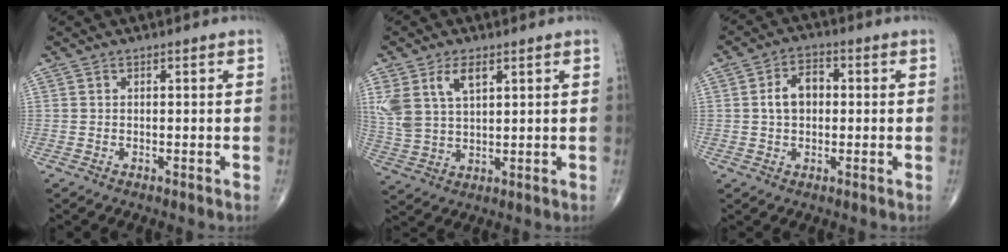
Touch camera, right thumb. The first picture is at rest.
{"total": 8.9, "force": [4.1, 4.8, 6.4], "torque": [-0.131, -0.006, 0.087]}
{"total": 6.1, "force": [0.4, 4.2, 4.4], "torque": [-0.069, 0.019, 0.001]}